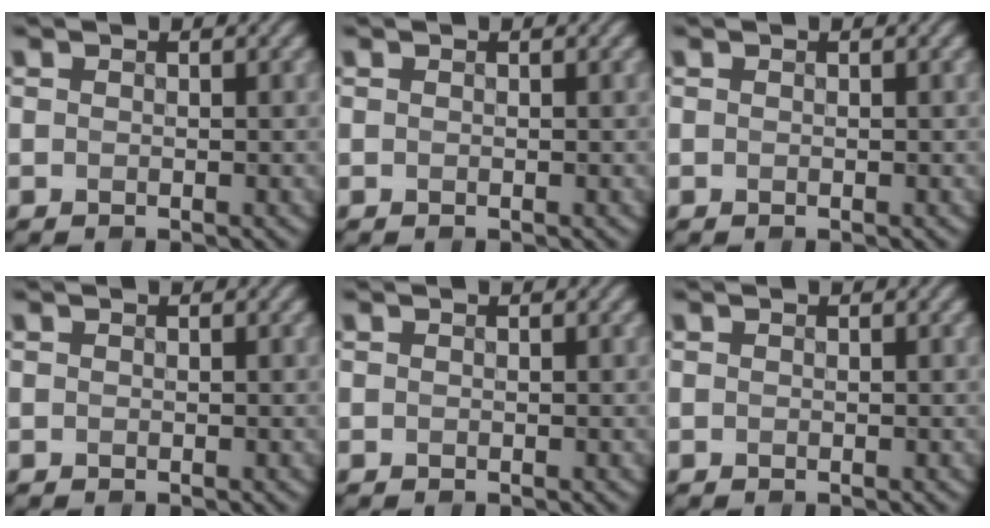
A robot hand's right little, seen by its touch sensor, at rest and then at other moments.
{"total": 0.0}
{"total": 0.0}
{"total": 0.0}
{"total": 0.0}
{"total": 0.0}